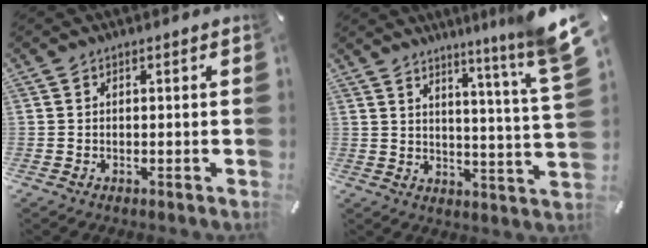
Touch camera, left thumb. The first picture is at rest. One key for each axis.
{"total": 10.8, "fx": 7.8, "fy": -0.9, "fz": 7.4, "tx": -0.116, "ty": -0.068, "tz": 0.118}